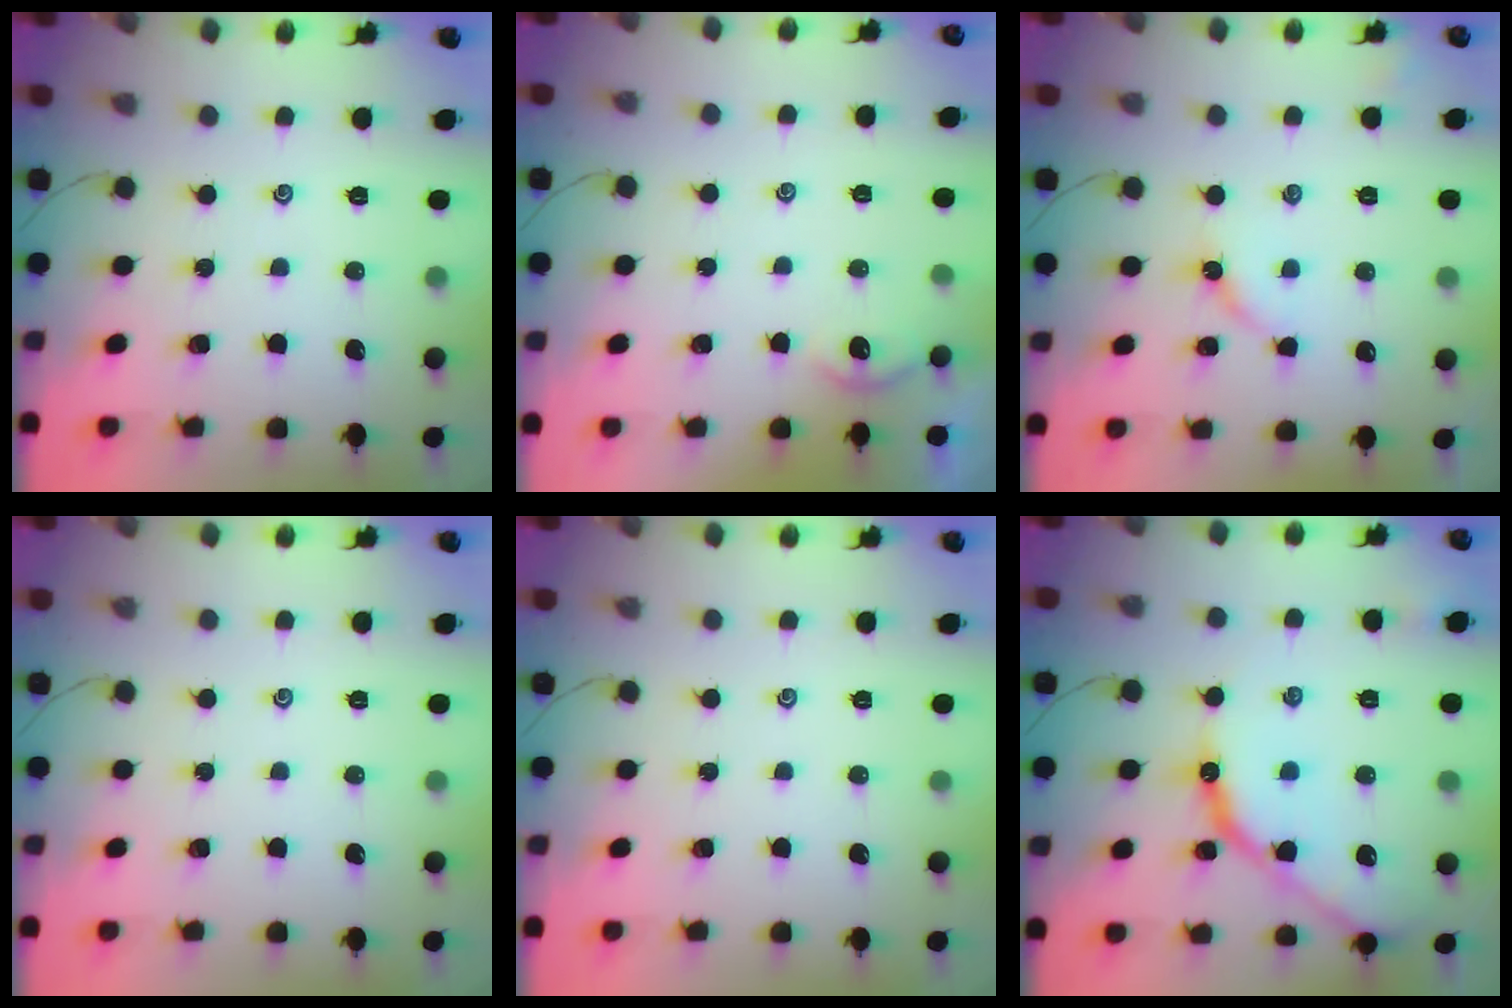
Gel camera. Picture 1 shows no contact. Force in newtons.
{"total": 2.5, "press": 2.5, "slide": 0.2}
{"total": 4.1, "press": 4.0, "slide": 0.6}
{"total": 0.0}
{"total": 0.0}
{"total": 12.5, "press": 12.4, "slide": 1.1}